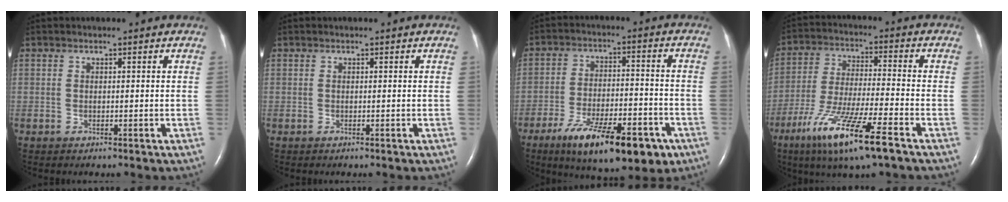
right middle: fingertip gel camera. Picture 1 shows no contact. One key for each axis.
{"total": 0.0}
{"total": 16.3, "fx": -9.8, "fy": 5.0, "fz": 12.0, "tx": -0.165, "ty": -0.011, "tz": -0.150}
{"total": 13.8, "fx": -7.9, "fy": 0.6, "fz": 11.3, "tx": -0.227, "ty": -0.034, "tz": -0.144}